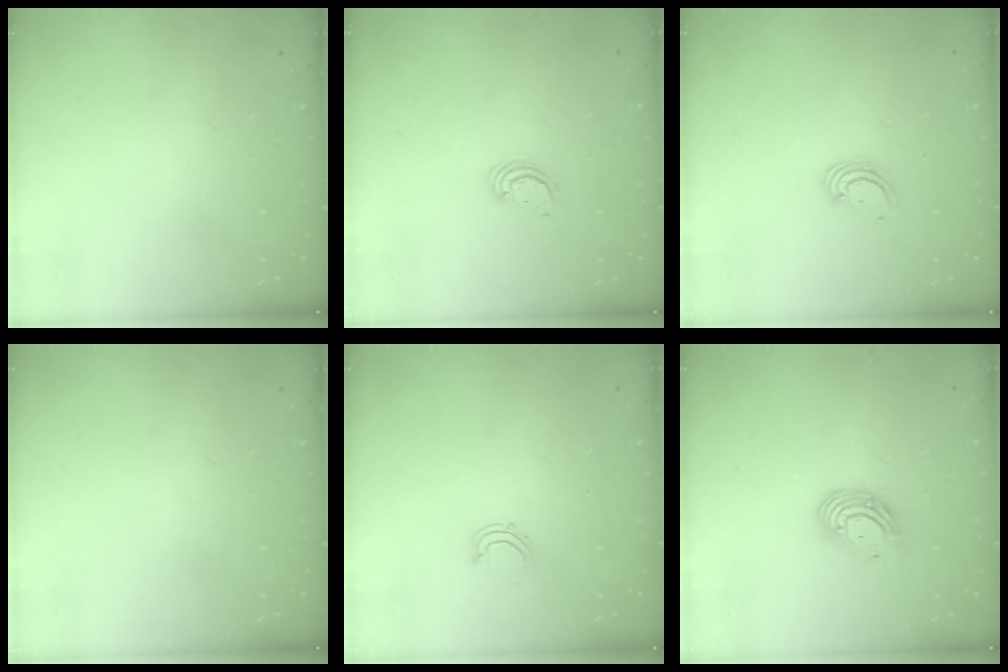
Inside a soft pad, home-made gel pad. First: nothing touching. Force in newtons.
{"total": 2.3, "press": 2.3, "slide": 0.2}
{"total": 3.5, "press": 3.5, "slide": 0.2}
{"total": 0.0}
{"total": 3.7, "press": 3.6, "slide": 0.8}
{"total": 9.9, "press": 9.8, "slide": 1.2}